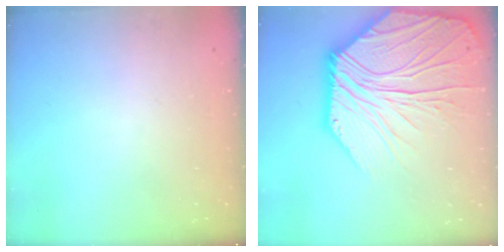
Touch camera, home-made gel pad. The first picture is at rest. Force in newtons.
{"total": 21.6, "press": 21.4, "slide": 3.0}